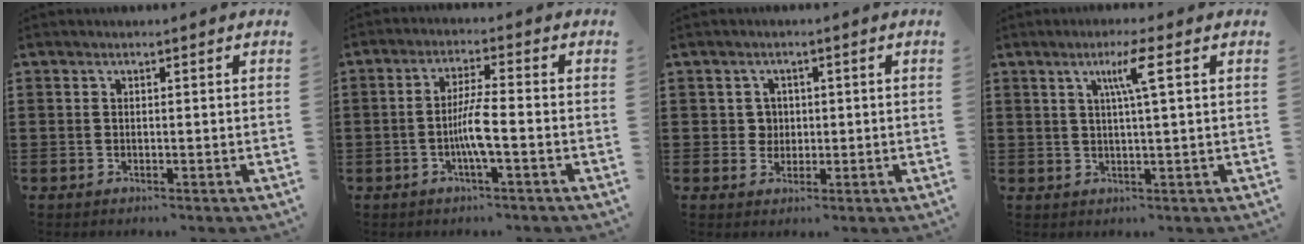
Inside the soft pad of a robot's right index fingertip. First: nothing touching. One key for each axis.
{"total": 5.1, "fx": -1.5, "fy": 0.3, "fz": 4.8, "tx": -0.093, "ty": -0.004, "tz": -0.032}
{"total": 2.4, "fx": 0.3, "fy": 2.2, "fz": 0.8, "tx": -0.025, "ty": 0.009, "tz": 0.004}
{"total": 5.0, "fx": 1.8, "fy": -0.2, "fz": 4.6, "tx": -0.094, "ty": 0.000, "tz": 0.025}